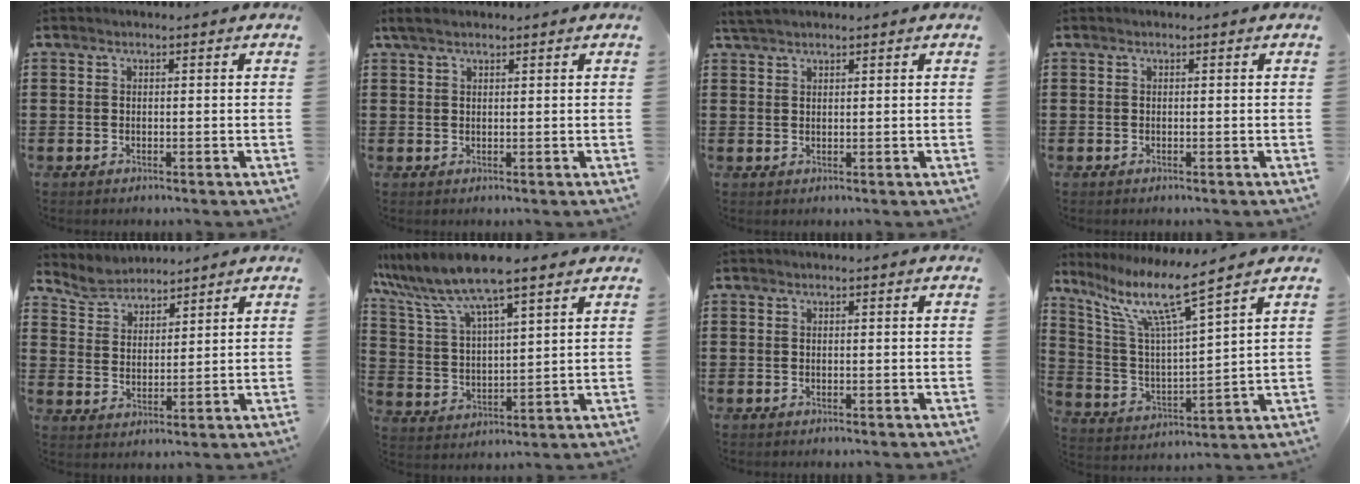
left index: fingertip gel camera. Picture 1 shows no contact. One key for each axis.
{"total": 1.8, "fx": 1.3, "fy": 0.5, "fz": 1.1, "tx": -0.025, "ty": 0.003, "tz": 0.025}
{"total": 1.9, "fx": 1.8, "fy": 0.2, "fz": 0.6, "tx": -0.016, "ty": 0.002, "tz": 0.035}
{"total": 0.0}
{"total": 4.6, "fx": 4.3, "fy": 1.5, "fz": 0.0, "tx": -0.022, "ty": -0.013, "tz": 0.079}
{"total": 9.2, "fx": 7.5, "fy": 0.8, "fz": 5.2, "tx": -0.130, "ty": -0.030, "tz": 0.127}
{"total": 0.0}
{"total": 10.4, "fx": 7.6, "fy": 0.8, "fz": 7.1, "tx": -0.163, "ty": -0.040, "tz": 0.124}